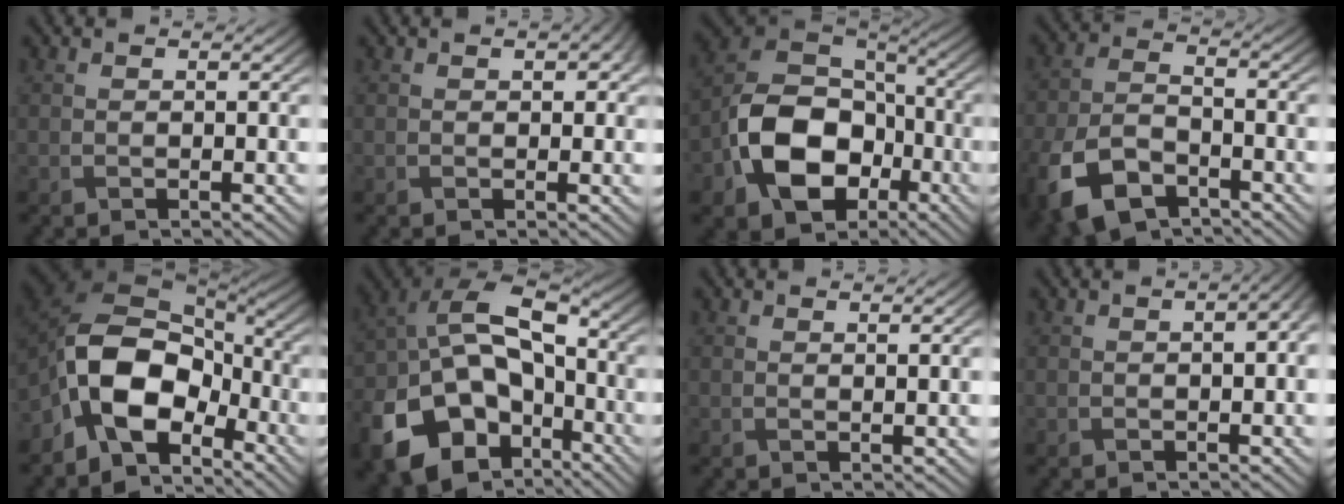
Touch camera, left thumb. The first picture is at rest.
{"total": 2.0, "force": [0.7, 1.1, 1.5], "torque": [-0.021, -0.001, 0.015]}
{"total": 13.5, "force": [-4.6, 9.5, 8.3], "torque": [-0.169, -0.019, -0.099]}
{"total": 11.0, "force": [-6.6, 5.8, 6.6], "torque": [-0.161, -0.028, -0.130]}
{"total": 12.2, "force": [-5.1, 7.4, 8.3], "torque": [-0.159, -0.002, -0.113]}
{"total": 18.7, "force": [-7.9, 12.8, 11.1], "torque": [-0.253, -0.039, -0.120]}
{"total": 1.1, "force": [0.7, 0.1, 0.7], "torque": [-0.012, 0.003, 0.011]}
{"total": 2.8, "force": [0.3, 0.8, 2.6], "torque": [-0.039, 0.004, 0.009]}